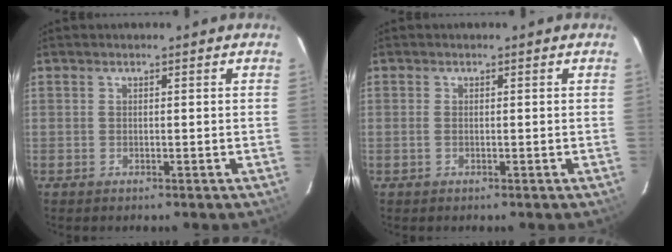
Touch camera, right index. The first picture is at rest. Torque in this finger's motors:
{"motor_torque": [-0.15, 0.24, -0.04, 0.00]}